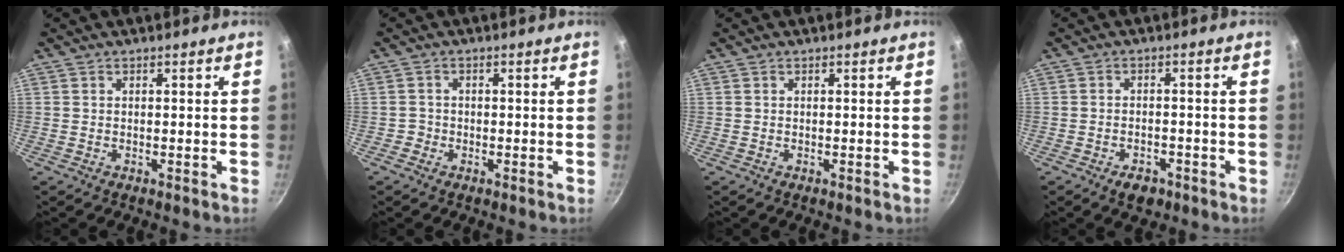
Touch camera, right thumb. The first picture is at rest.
{"total": 1.5, "force": [-0.7, 1.3, 0.1], "torque": [0.009, 0.007, -0.018]}
{"total": 0.0}
{"total": 3.5, "force": [-2.3, 2.0, 1.9], "torque": [-0.022, 0.009, -0.031]}